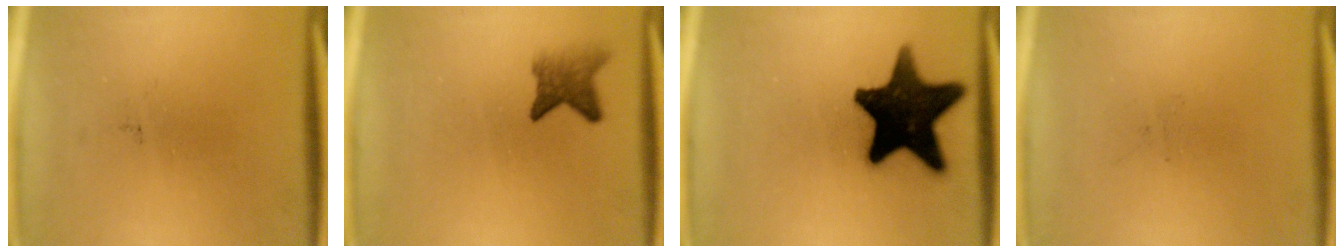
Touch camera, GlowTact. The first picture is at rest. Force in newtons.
{"total": 3.2}
{"total": 17.9}
{"total": 0.0}